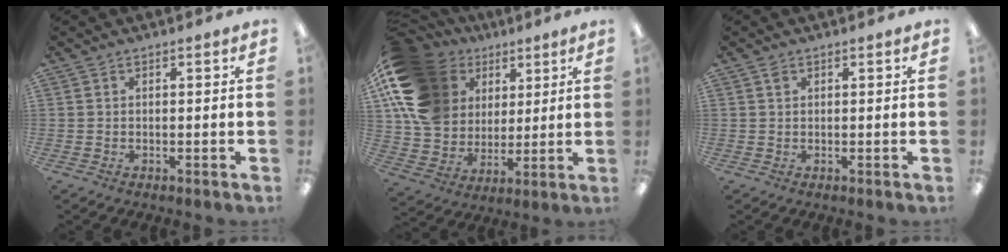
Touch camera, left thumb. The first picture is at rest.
{"total": 18.9, "force": [7.6, 14.4, 9.7], "torque": [-0.203, -0.027, 0.148]}
{"total": 0.8, "force": [0.5, 0.5, 0.4], "torque": [-0.010, 0.002, 0.008]}